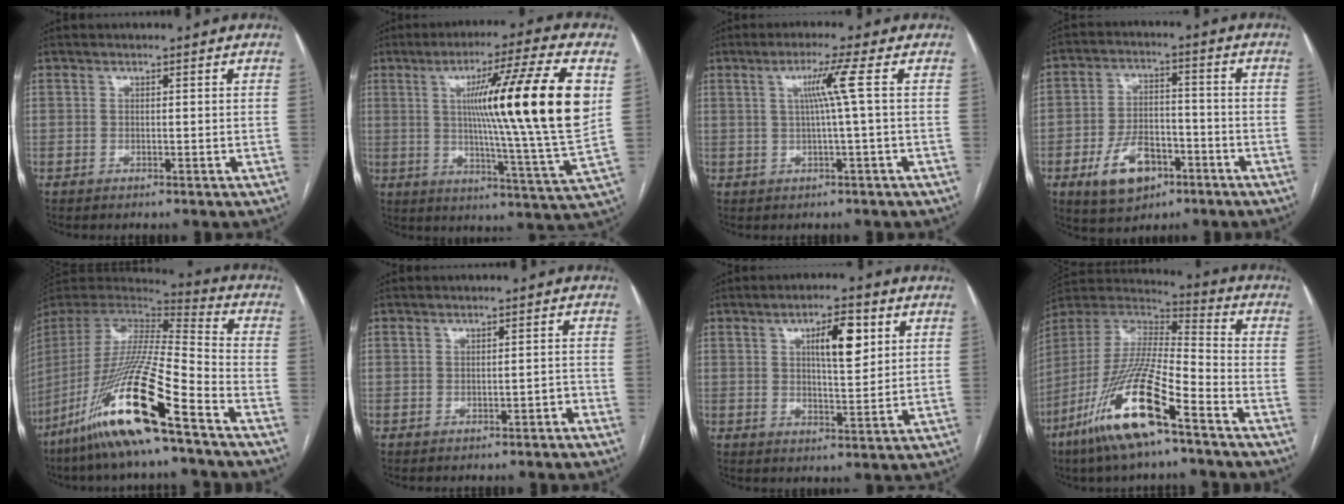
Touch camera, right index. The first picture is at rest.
{"total": 21.3, "force": [4.6, -1.6, 20.7], "torque": [-0.312, -0.011, 0.056]}
{"total": 4.7, "force": [0.8, -1.5, 4.3], "torque": [-0.085, 0.004, 0.019]}
{"total": 9.7, "force": [-4.8, 5.8, 6.2], "torque": [-0.120, 0.010, -0.075]}
{"total": 22.2, "force": [-13.6, 0.8, 17.6], "torque": [-0.376, -0.051, -0.267]}
{"total": 1.4, "force": [-1.0, 0.5, 0.9], "torque": [-0.016, 0.001, -0.010]}
{"total": 7.2, "force": [2.7, 1.9, 6.4], "torque": [-0.104, 0.007, 0.044]}
{"total": 19.2, "force": [-10.9, 2.9, 15.6], "torque": [-0.346, -0.038, -0.209]}